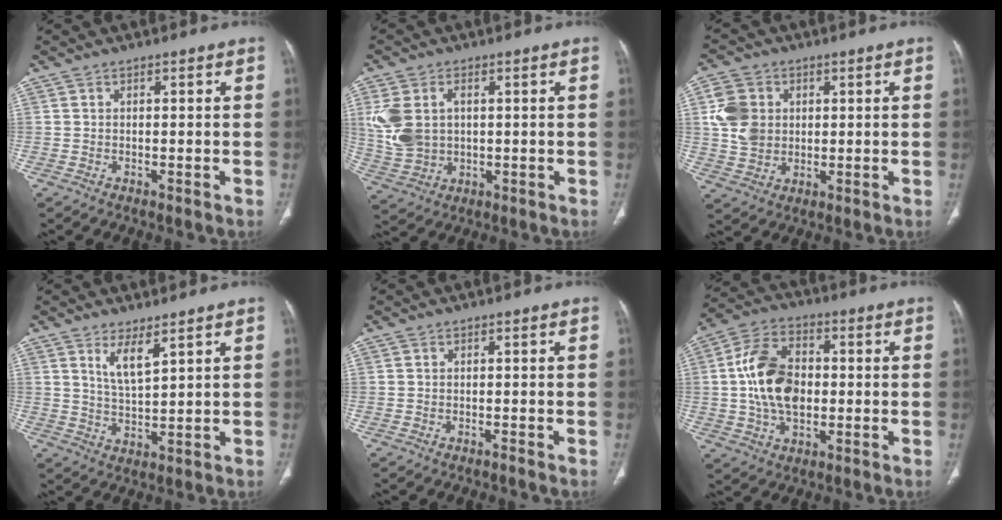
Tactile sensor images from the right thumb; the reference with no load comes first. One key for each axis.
{"total": 9.9, "fx": 1.7, "fy": 7.1, "fz": 6.7, "tx": -0.143, "ty": 0.005, "tz": 0.046}
{"total": 8.9, "fx": 1.6, "fy": 7.5, "fz": 4.5, "tx": -0.071, "ty": -0.003, "tz": 0.033}
{"total": 5.0, "fx": 3.1, "fy": 1.3, "fz": 3.7, "tx": -0.069, "ty": -0.031, "tz": 0.066}
{"total": 0.0}
{"total": 14.1, "fx": 0.1, "fy": 9.1, "fz": 10.8, "tx": -0.189, "ty": 0.018, "tz": 0.000}